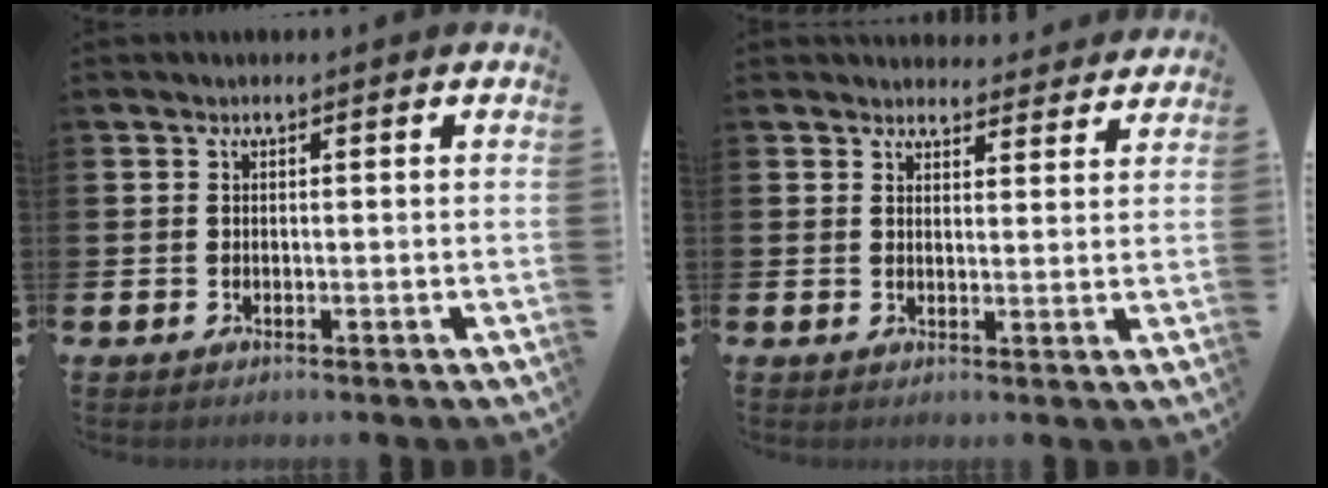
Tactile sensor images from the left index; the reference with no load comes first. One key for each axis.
{"total": 3.2, "fx": 3.1, "fy": 1.0, "fz": -0.2, "tx": 0.003, "ty": -0.017, "tz": 0.055}